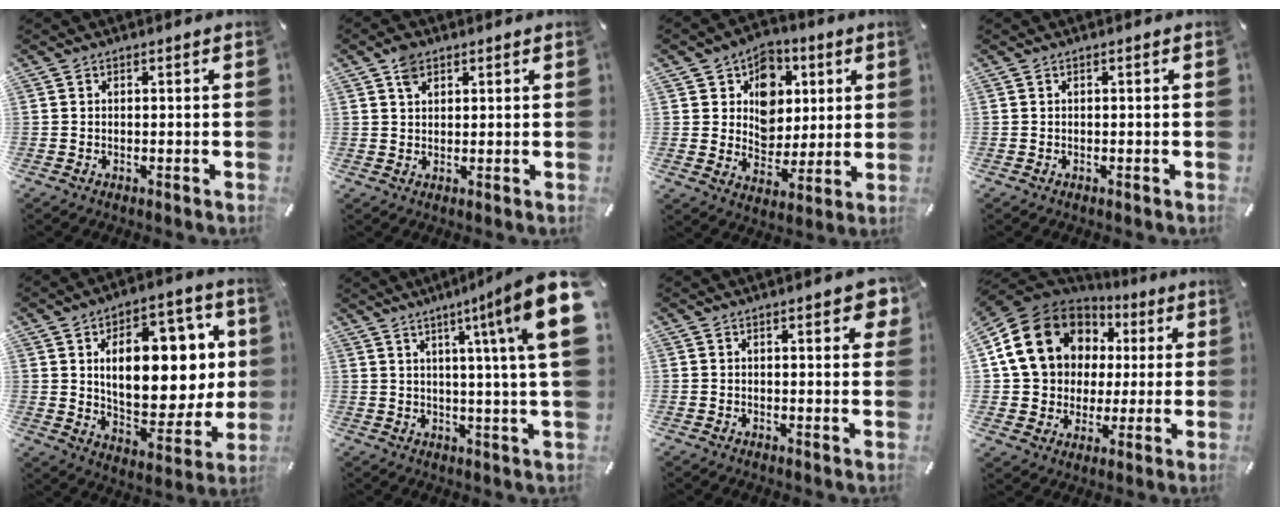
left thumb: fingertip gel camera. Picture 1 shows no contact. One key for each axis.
{"total": 3.8, "fx": 2.0, "fy": 2.7, "fz": 1.9, "tx": -0.026, "ty": -0.003, "tz": 0.035}
{"total": 10.8, "fx": 3.4, "fy": 9.7, "fz": 3.2, "tx": -0.044, "ty": -0.023, "tz": 0.063}
{"total": 0.0}
{"total": 19.6, "fx": 5.4, "fy": 11.4, "fz": 14.9, "tx": -0.213, "ty": -0.027, "tz": 0.093}
{"total": 15.6, "fx": 6.2, "fy": 0.8, "fz": 14.3, "tx": -0.210, "ty": -0.048, "tz": 0.079}
{"total": 4.4, "fx": 2.3, "fy": 1.7, "fz": 3.3, "tx": -0.046, "ty": -0.004, "tz": 0.036}
{"total": 18.1, "fx": 4.7, "fy": 15.9, "fz": 7.3, "tx": -0.143, "ty": -0.014, "tz": 0.102}